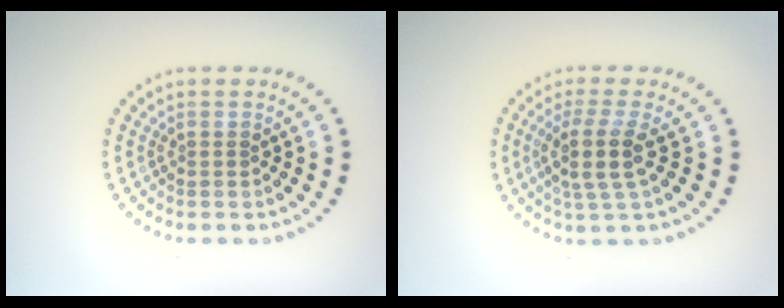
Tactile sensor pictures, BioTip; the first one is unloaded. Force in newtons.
{"total": 3.6, "press": 2.9, "slide": 2.1}